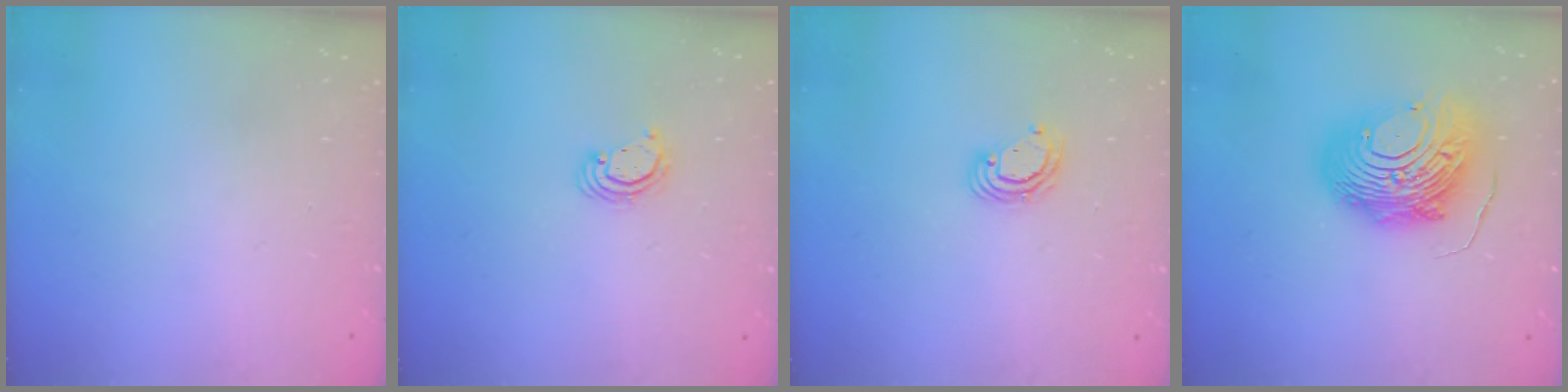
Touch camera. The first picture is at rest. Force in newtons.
{"total": 2.2, "press": 2.2, "slide": 0.2}
{"total": 4.5, "press": 4.5, "slide": 0.1}
{"total": 14.8, "press": 14.7, "slide": 1.3}